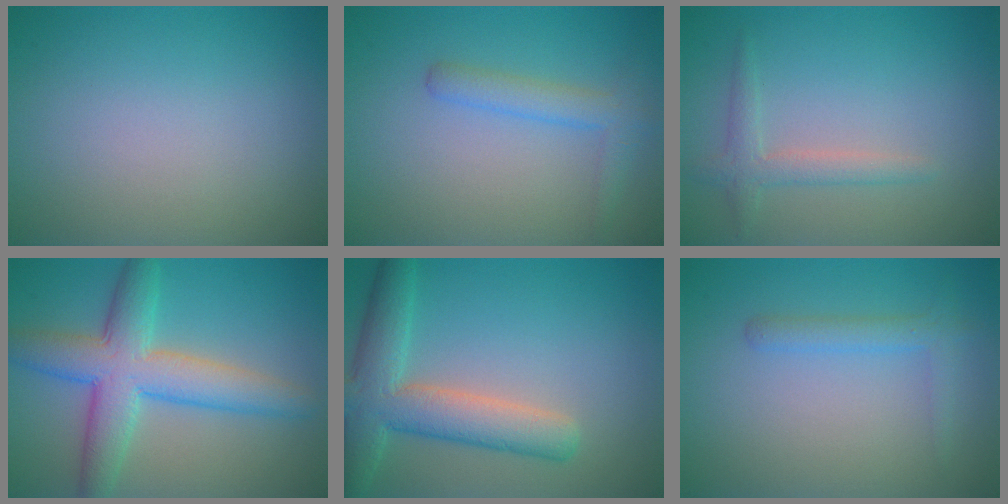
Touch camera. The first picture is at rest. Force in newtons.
{"total": 2.5, "press": 2.5, "slide": 0.0}
{"total": 2.0, "press": 2.0, "slide": 0.0}
{"total": 7.1, "press": 7.1, "slide": 0.2}
{"total": 6.5, "press": 6.5, "slide": 0.3}
{"total": 1.9, "press": 1.9, "slide": 0.1}